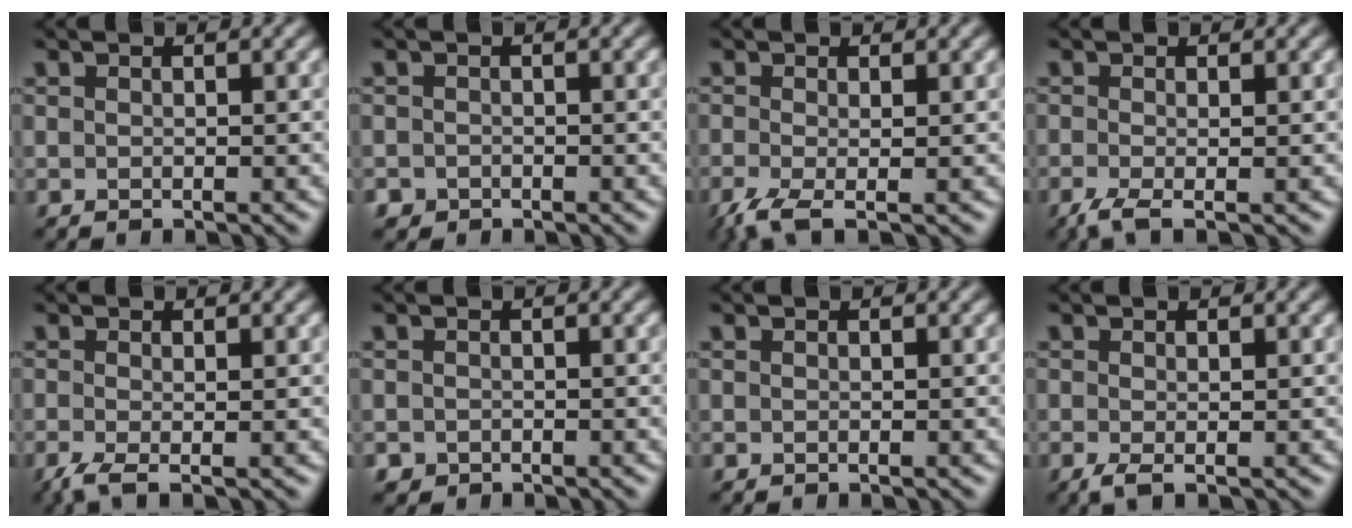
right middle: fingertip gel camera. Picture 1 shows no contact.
{"total": 0.9, "force": [-0.6, 0.7, 0.0], "torque": [0.005, -0.005, -0.011]}
{"total": 3.1, "force": [-1.4, 0.8, 2.6], "torque": [-0.064, -0.010, -0.034]}
{"total": 2.4, "force": [-1.1, 0.5, 2.1], "torque": [-0.047, -0.009, -0.028]}
{"total": 2.4, "force": [-1.0, 0.5, 2.1], "torque": [-0.049, -0.008, -0.025]}
{"total": 0.7, "force": [-0.4, 0.6, 0.0], "torque": [0.004, -0.005, -0.008]}
{"total": 0.0}
{"total": 1.3, "force": [-0.5, 0.3, 1.2], "torque": [-0.028, -0.007, -0.010]}